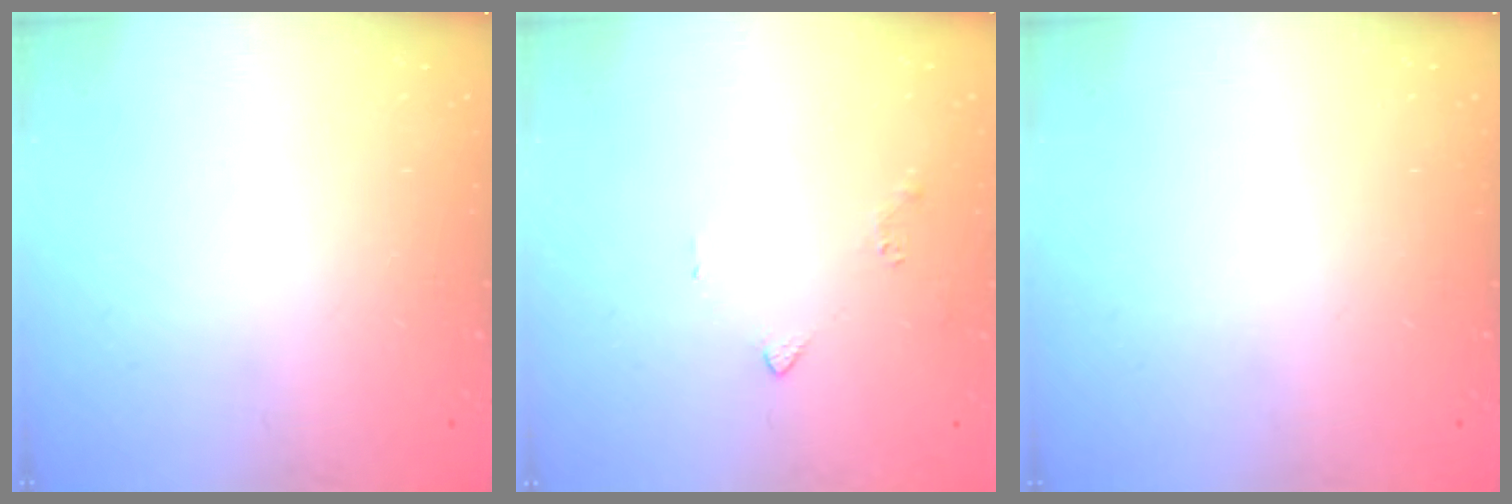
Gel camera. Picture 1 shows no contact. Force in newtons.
{"total": 1.8, "press": 1.7, "slide": 0.6}
{"total": 0.0}